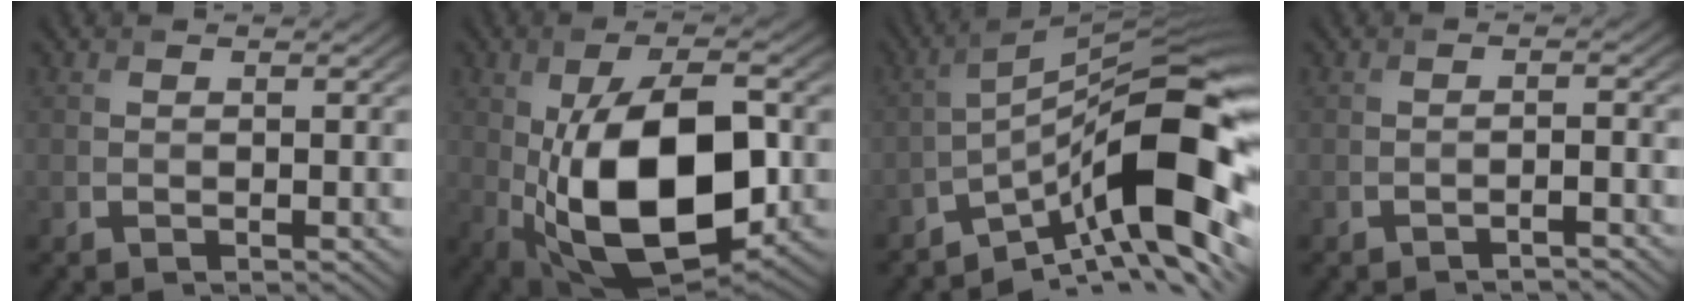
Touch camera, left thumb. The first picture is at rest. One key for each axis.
{"total": 16.6, "fx": -1.9, "fy": 8.5, "fz": 14.1, "tx": -0.254, "ty": -0.014, "tz": -0.030}
{"total": 14.0, "fx": -6.6, "fy": 4.1, "fz": 11.6, "tx": -0.183, "ty": 0.003, "tz": -0.120}
{"total": 1.2, "fx": -1.1, "fy": 0.1, "fz": 0.5, "tx": -0.004, "ty": 0.008, "tz": -0.025}